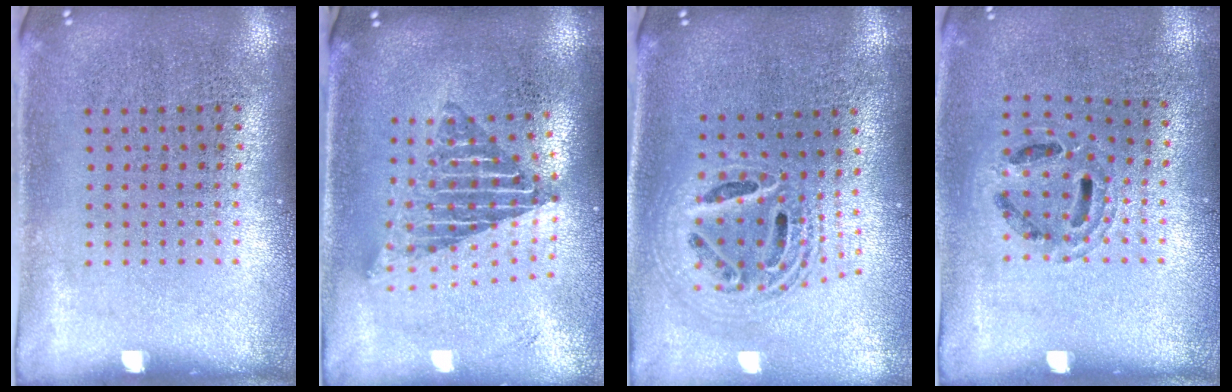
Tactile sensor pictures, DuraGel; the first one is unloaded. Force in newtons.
{"total": 1.9, "press": 1.5, "slide": 1.2}
{"total": 2.1, "press": 1.7, "slide": 1.3}
{"total": 0.9, "press": 0.9, "slide": 0.1}